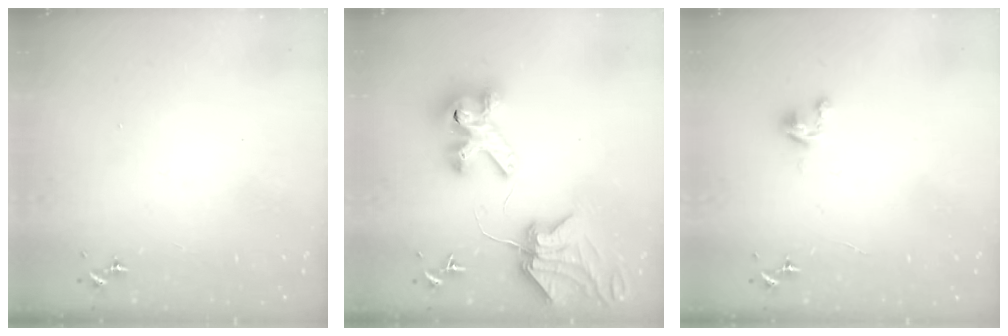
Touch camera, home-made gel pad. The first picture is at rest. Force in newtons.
{"total": 11.1, "press": 11.0, "slide": 1.3}
{"total": 2.8, "press": 2.8, "slide": 0.3}